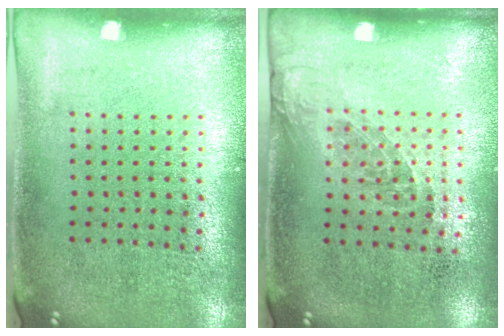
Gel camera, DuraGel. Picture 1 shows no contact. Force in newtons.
{"total": 1.2, "press": 1.0, "slide": 0.7}